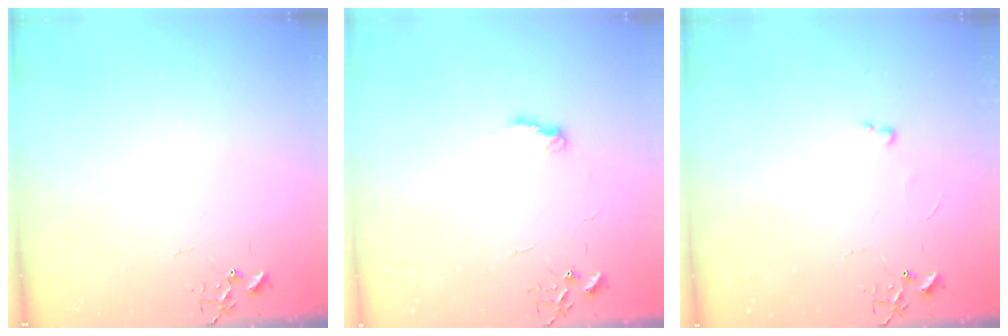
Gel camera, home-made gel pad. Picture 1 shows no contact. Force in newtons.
{"total": 6.3, "press": 6.3, "slide": 0.1}
{"total": 2.4, "press": 2.3, "slide": 0.4}